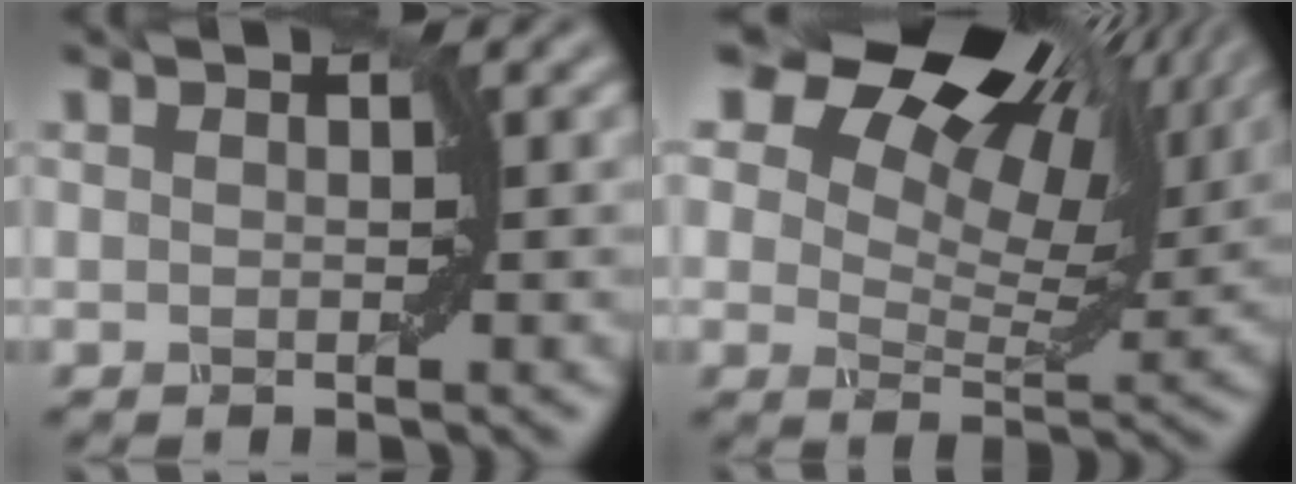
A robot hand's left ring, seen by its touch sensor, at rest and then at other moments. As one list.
[{"total": 15.6, "force": [10.1, 7.8, 9.0], "torque": [-0.165, 0.055, 0.142]}]